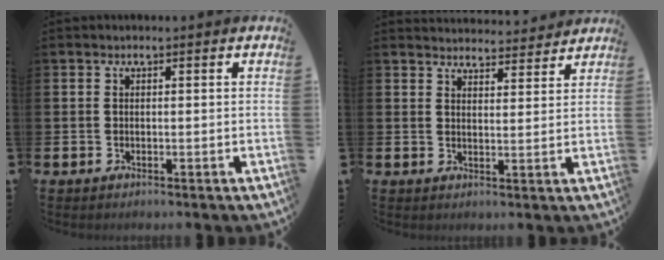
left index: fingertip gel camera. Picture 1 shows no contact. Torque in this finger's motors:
{"motor_torque": [0.95, -1.19, 0.31, 0.04]}